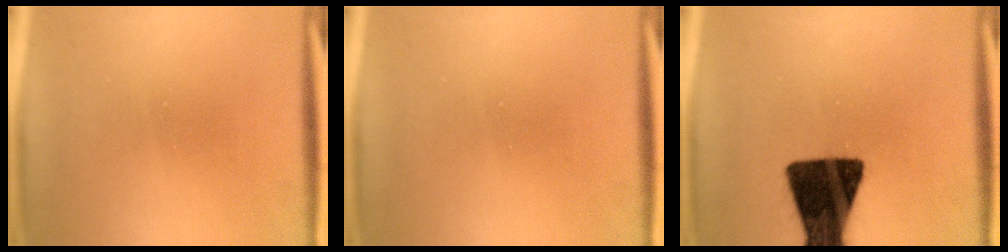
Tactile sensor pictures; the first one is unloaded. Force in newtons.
{"total": 0.0}
{"total": 17.9}